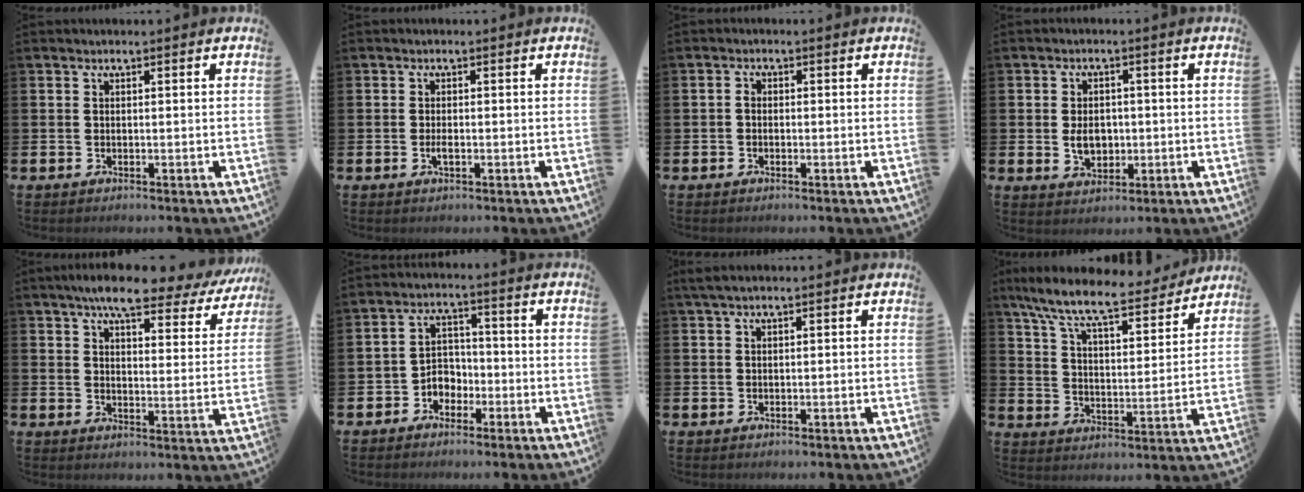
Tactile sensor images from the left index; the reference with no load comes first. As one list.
[{"total": 1.3, "force": [-0.4, 0.5, 1.2], "torque": [-0.029, 0.003, -0.005]}, {"total": 1.2, "force": [-0.5, 0.8, 0.7], "torque": [-0.014, 0.005, -0.011]}, {"total": 4.0, "force": [-0.2, 2.9, 2.7], "torque": [-0.041, 0.003, -0.009]}, {"total": 5.7, "force": [5.5, 0.8, 1.1], "torque": [-0.036, -0.049, 0.087]}, {"total": 3.2, "force": [-1.7, 2.5, 0.8], "torque": [-0.034, 0.003, -0.041]}, {"total": 1.4, "force": [1.0, 0.2, 0.9], "torque": [-0.024, 0.006, 0.018]}, {"total": 9.7, "force": [8.4, 1.7, 4.4], "torque": [-0.120, -0.052, 0.144]}]